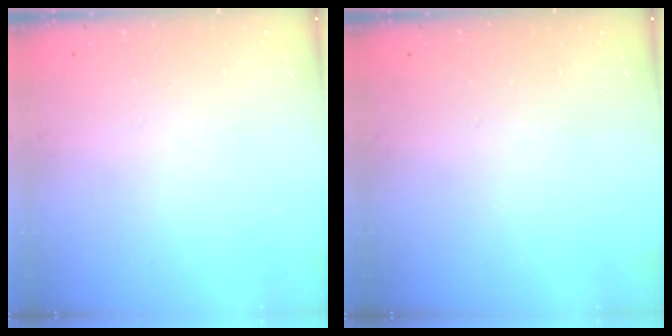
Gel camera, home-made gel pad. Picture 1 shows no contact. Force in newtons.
{"total": 0.0}